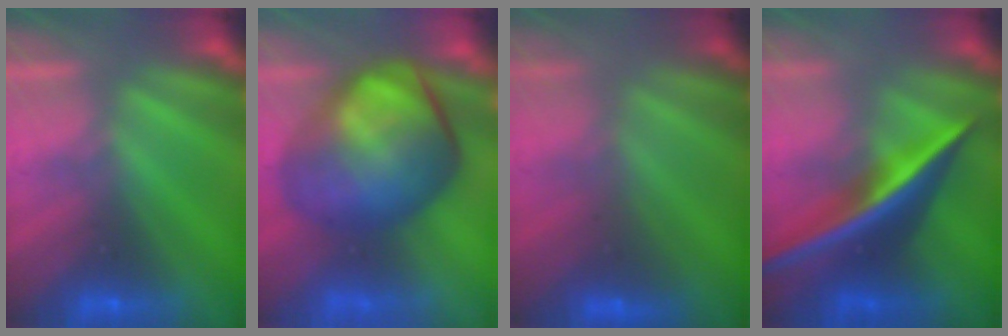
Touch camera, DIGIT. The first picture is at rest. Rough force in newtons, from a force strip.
{"total": 10.1}
{"total": 2.4}
{"total": 2.7}